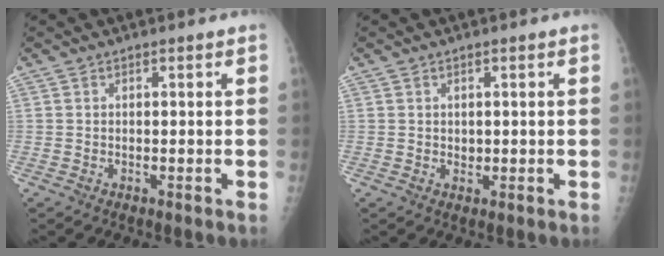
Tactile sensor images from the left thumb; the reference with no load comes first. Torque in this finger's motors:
{"motor_torque": [0.03, 0.02, 0.05, 0.15, 0.00]}